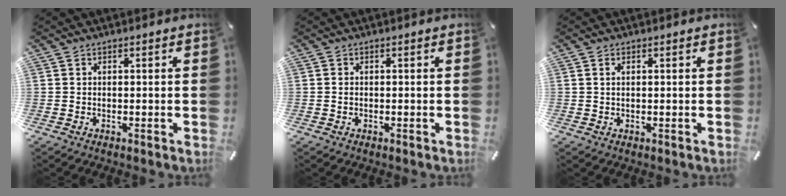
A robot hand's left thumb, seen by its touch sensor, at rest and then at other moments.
{"total": 0.9, "force": [-0.1, 0.6, 0.6], "torque": [-0.013, 0.003, -0.004]}
{"total": 1.0, "force": [0.3, 0.5, 0.8], "torque": [-0.018, 0.002, 0.005]}